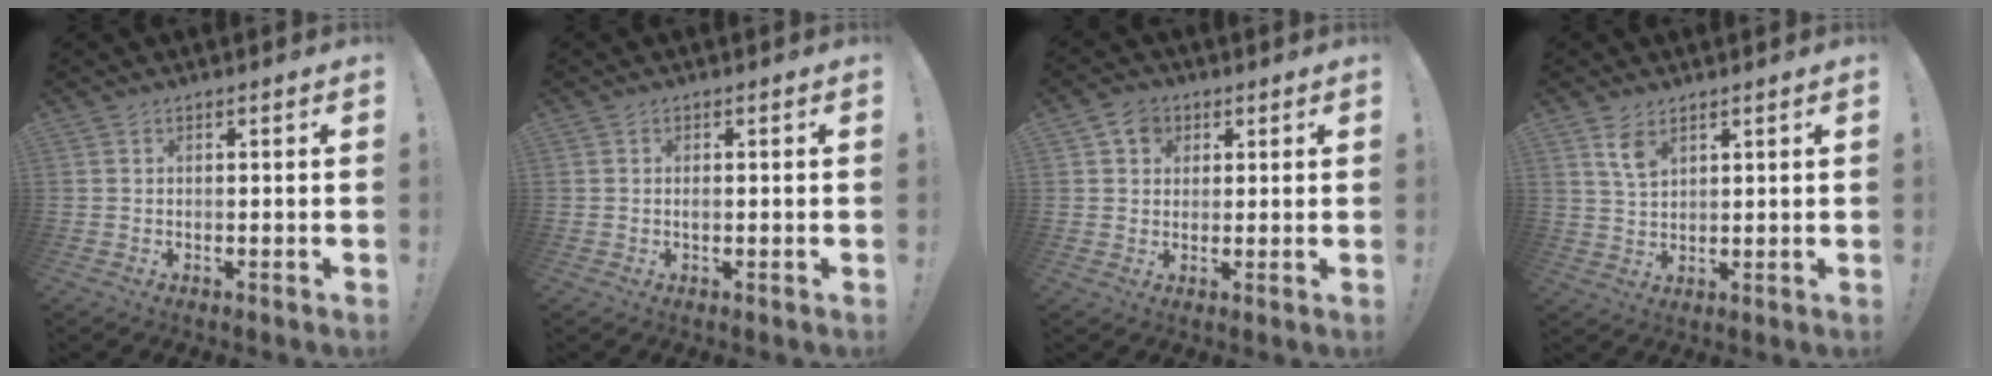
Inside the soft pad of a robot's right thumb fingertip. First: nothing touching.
{"total": 0.6, "force": [-0.2, 0.3, 0.5], "torque": [-0.010, 0.001, -0.003]}
{"total": 5.4, "force": [2.2, 4.6, 1.8], "torque": [-0.022, -0.003, 0.041]}
{"total": 5.4, "force": [3.2, 2.8, 3.4], "torque": [-0.056, -0.016, 0.059]}